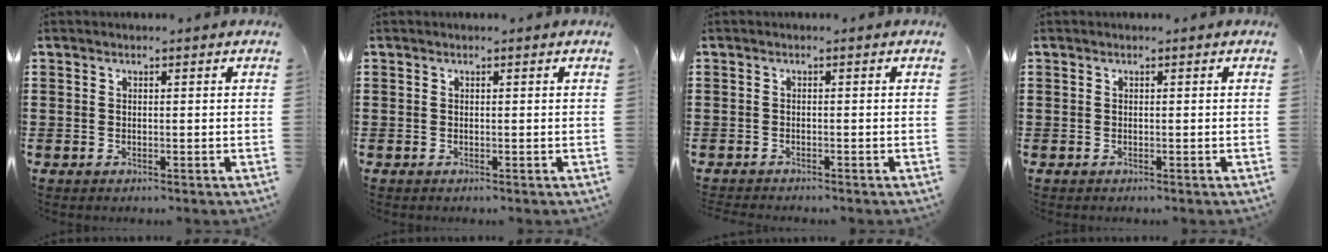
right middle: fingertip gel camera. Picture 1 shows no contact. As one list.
[{"total": 0.0}, {"total": 0.8, "force": [-0.8, 0.0, 0.0], "torque": [-0.002, -0.002, -0.016]}, {"total": 0.0}]